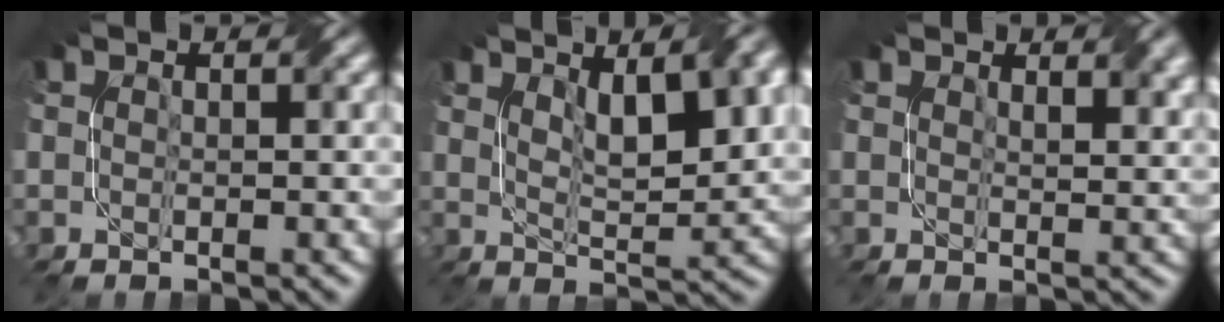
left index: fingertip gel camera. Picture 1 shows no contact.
{"total": 7.8, "force": [3.0, 2.6, 6.7], "torque": [-0.101, 0.004, 0.049]}
{"total": 3.2, "force": [2.2, 1.1, 2.0], "torque": [-0.029, -0.001, 0.042]}